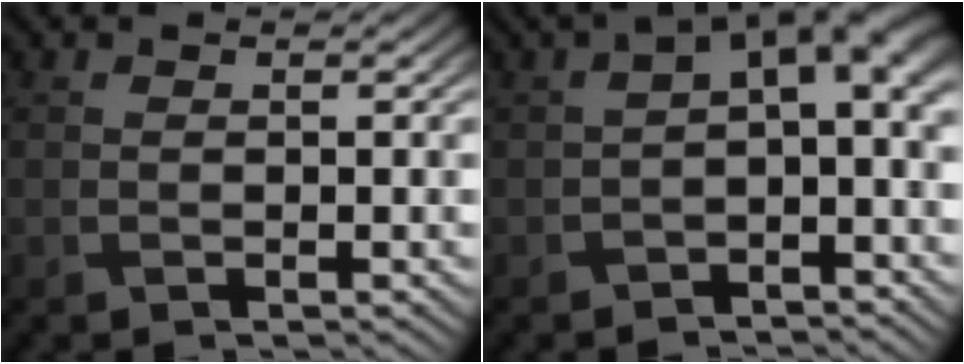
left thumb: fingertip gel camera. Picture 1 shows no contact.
{"total": 7.9, "force": [0.6, 3.7, 6.9], "torque": [-0.105, 0.001, 0.007]}